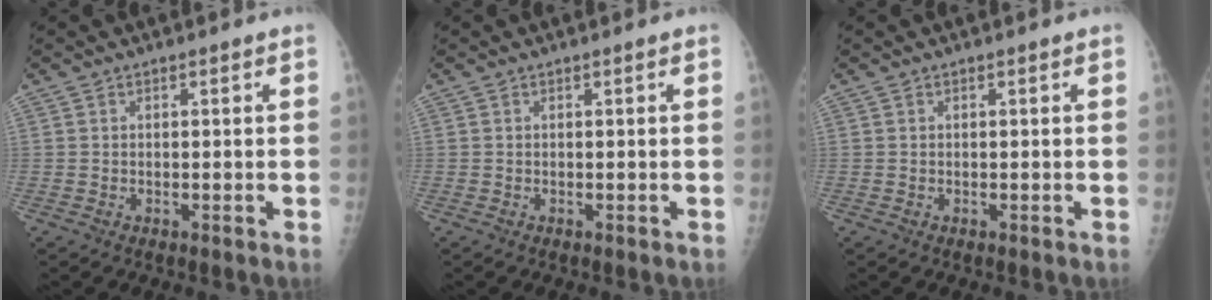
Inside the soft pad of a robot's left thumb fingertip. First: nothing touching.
{"total": 0.0}
{"total": 0.0}